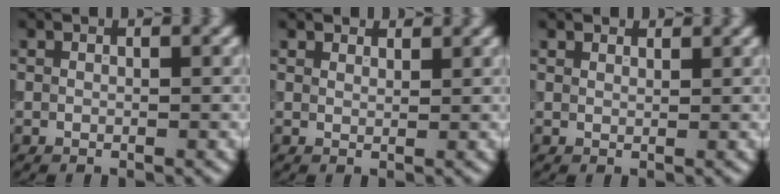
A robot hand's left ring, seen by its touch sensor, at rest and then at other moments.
{"total": 2.2, "force": [2.0, 0.8, 0.5], "torque": [-0.011, -0.005, 0.038]}
{"total": 1.9, "force": [1.7, 0.8, 0.4], "torque": [-0.012, -0.008, 0.036]}